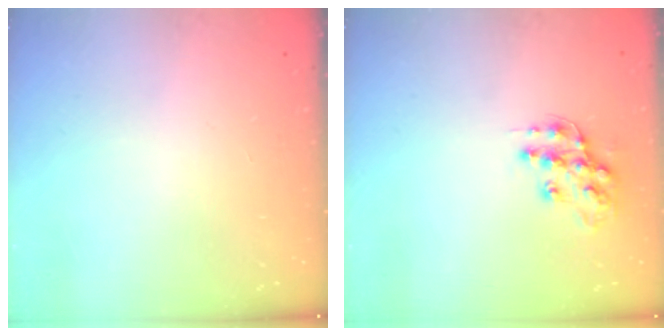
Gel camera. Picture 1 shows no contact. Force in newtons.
{"total": 12.8, "press": 12.8, "slide": 0.9}